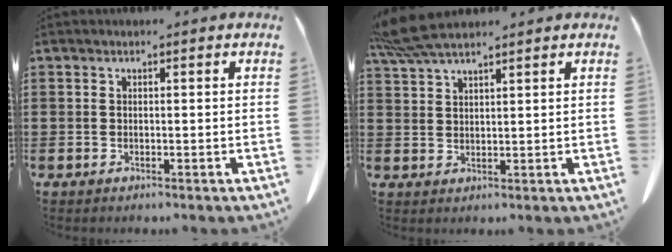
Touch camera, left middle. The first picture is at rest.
{"total": 5.9, "force": [4.8, 0.8, 3.3], "torque": [-0.076, -0.007, 0.092]}